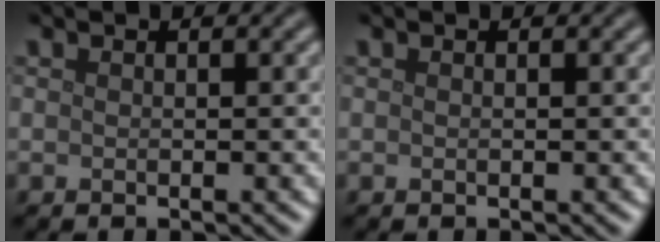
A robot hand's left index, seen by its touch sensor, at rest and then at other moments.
{"total": 0.0}